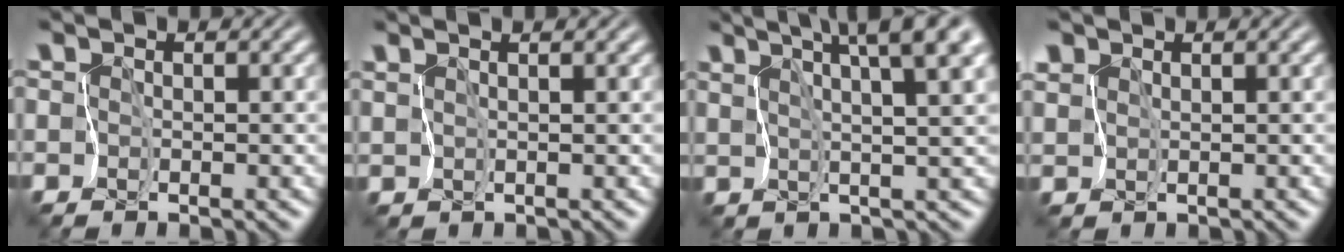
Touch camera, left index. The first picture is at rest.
{"total": 1.4, "force": [1.1, -1.0, -0.2], "torque": [-0.001, -0.013, 0.032]}
{"total": 8.2, "force": [5.2, 0.9, 6.3], "torque": [-0.101, 0.004, 0.084]}
{"total": 2.0, "force": [1.9, 0.4, 0.0], "torque": [-0.017, -0.005, 0.043]}